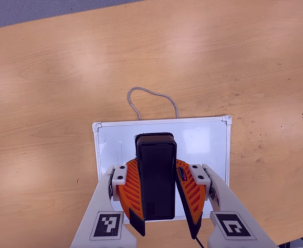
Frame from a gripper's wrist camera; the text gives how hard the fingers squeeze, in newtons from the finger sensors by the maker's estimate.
{"total": 10.0, "left": 10.1, "right": 10.0}